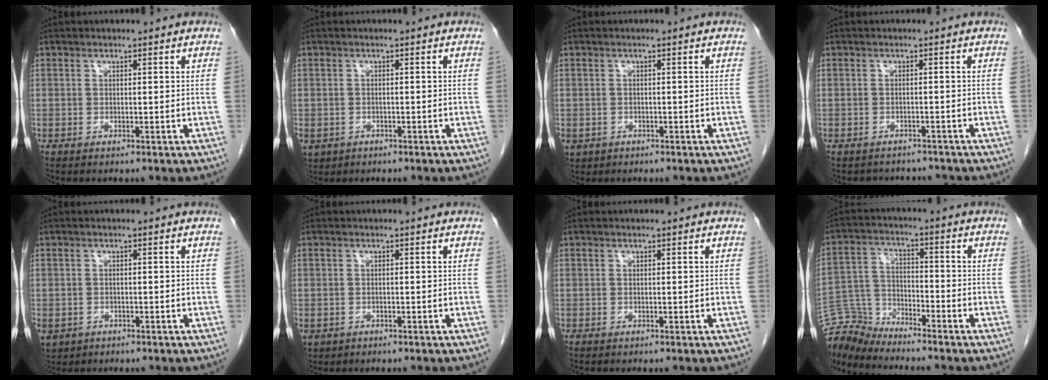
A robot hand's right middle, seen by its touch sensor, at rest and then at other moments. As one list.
[{"total": 4.6, "force": [-2.2, 3.8, 1.4], "torque": [-0.040, -0.004, -0.029]}, {"total": 3.2, "force": [-1.6, 2.6, 0.9], "torque": [-0.021, -0.003, -0.021]}, {"total": 3.9, "force": [-3.6, 1.4, -0.1], "torque": [-0.001, 0.002, -0.047]}, {"total": 5.8, "force": [-2.6, 4.8, 1.9], "torque": [-0.056, -0.006, -0.035]}, {"total": 2.0, "force": [-0.9, 1.6, 0.6], "torque": [-0.014, -0.002, -0.008]}, {"total": 0.0}, {"total": 7.0, "force": [-6.9, 0.4, -0.6], "torque": [0.001, 0.008, -0.136]}]